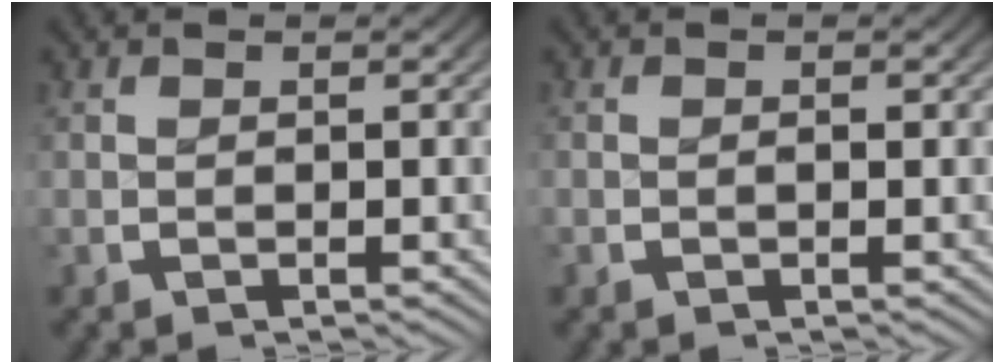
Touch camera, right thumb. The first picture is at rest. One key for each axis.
{"total": 0.5, "fx": -0.2, "fy": 0.4, "fz": 0.2, "tx": -0.003, "ty": -0.005, "tz": -0.006}